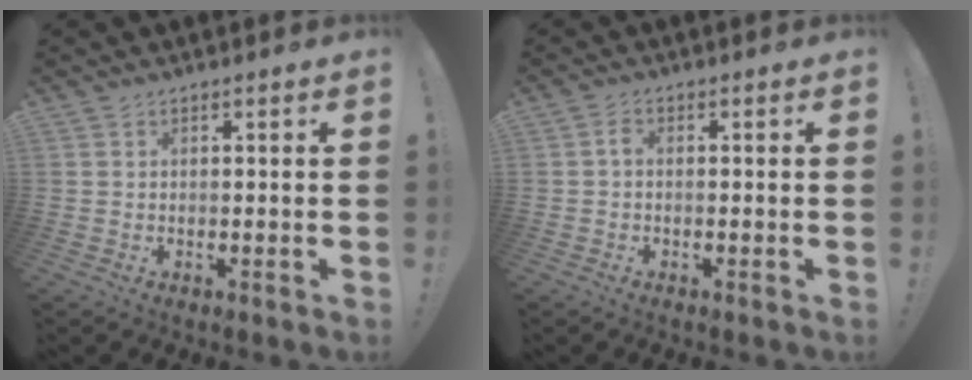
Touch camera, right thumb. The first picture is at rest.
{"total": 1.4, "force": [-0.5, 0.7, 1.1], "torque": [-0.026, 0.008, -0.009]}